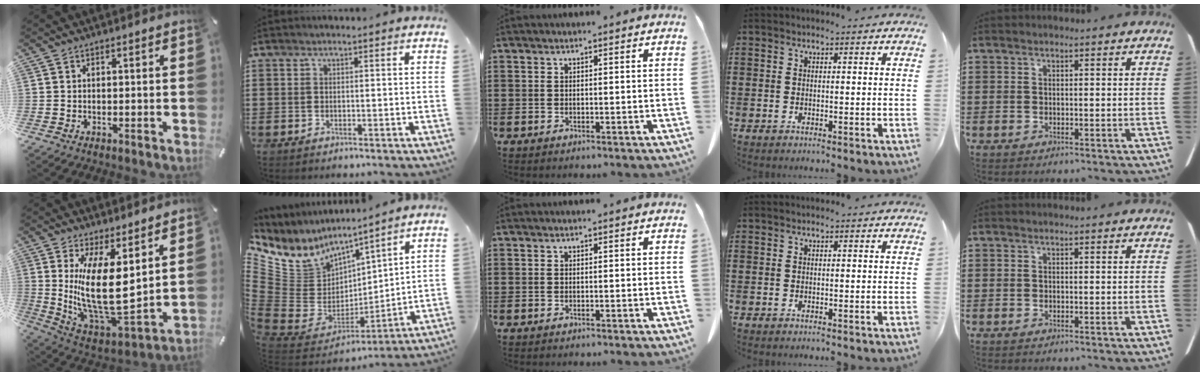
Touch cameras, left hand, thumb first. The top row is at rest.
{"thumb": {"total": 19.7, "force": [5.3, 9.1, 16.7], "torque": [-0.347, -0.057, 0.105]}, "index": {"total": 7.8, "force": [3.9, 6.6, 1.1], "torque": [-0.082, -0.051, 0.076]}}